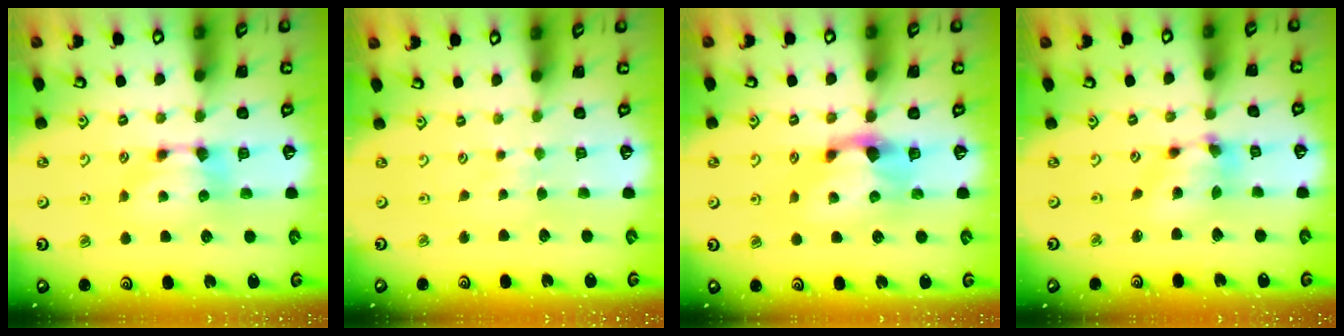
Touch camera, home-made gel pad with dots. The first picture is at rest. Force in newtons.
{"total": 3.5, "press": 3.5, "slide": 0.3}
{"total": 1.9, "press": 1.4, "slide": 1.3}
{"total": 5.4, "press": 5.1, "slide": 1.7}